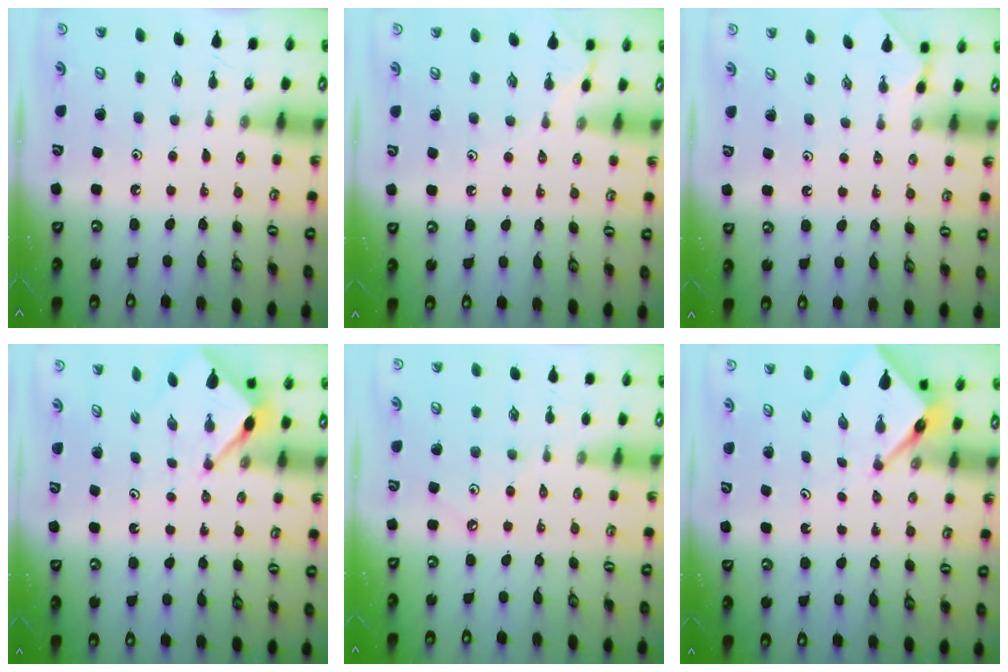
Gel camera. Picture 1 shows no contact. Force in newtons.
{"total": 3.2, "press": 3.2, "slide": 0.3}
{"total": 0.9, "press": 0.9, "slide": 0.3}
{"total": 2.9, "press": 2.9, "slide": 0.3}
{"total": 4.4, "press": 4.4, "slide": 0.7}
{"total": 3.5, "press": 3.5, "slide": 0.3}